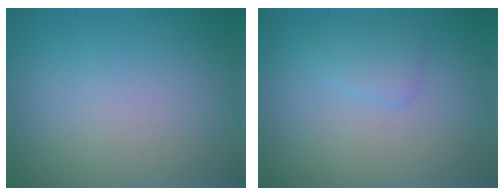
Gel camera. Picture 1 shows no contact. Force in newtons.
{"total": 1.8, "press": 1.8, "slide": 0.0}